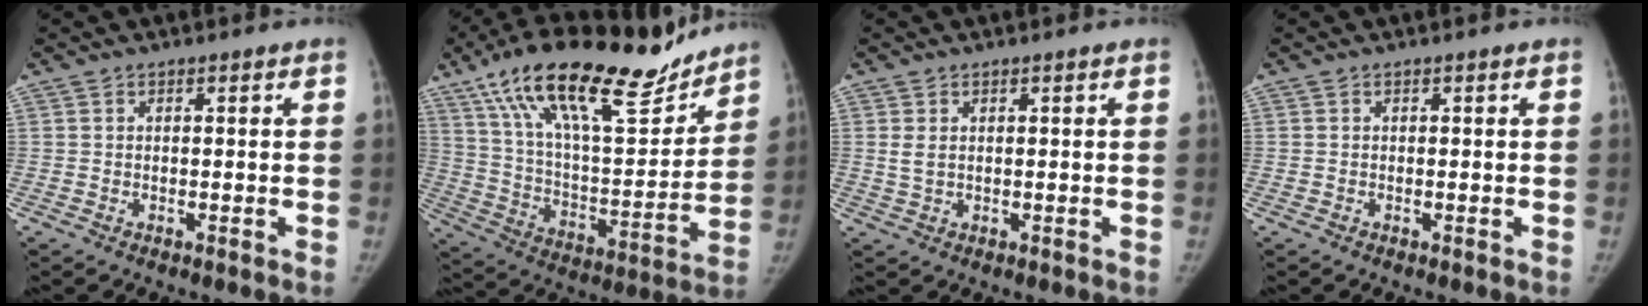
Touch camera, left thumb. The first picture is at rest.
{"total": 27.5, "force": [20.0, 8.7, 16.8], "torque": [-0.246, -0.059, 0.336]}
{"total": 2.1, "force": [0.5, 1.3, 1.5], "torque": [-0.031, 0.000, 0.015]}
{"total": 0.0}